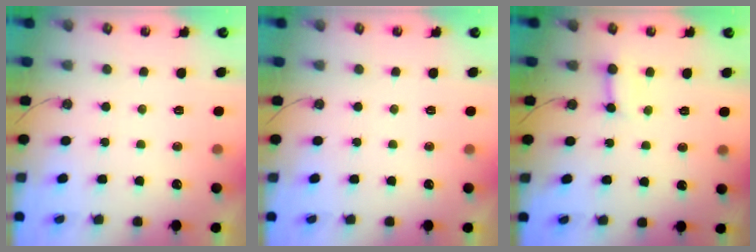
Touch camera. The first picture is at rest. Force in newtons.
{"total": 0.0}
{"total": 2.8, "press": 2.8, "slide": 0.2}